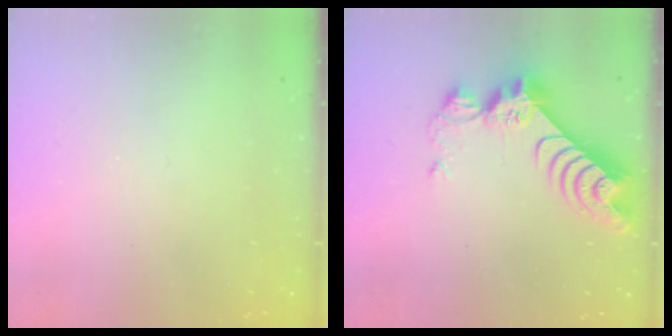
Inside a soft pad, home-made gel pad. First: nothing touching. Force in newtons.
{"total": 10.1, "press": 10.1, "slide": 0.8}